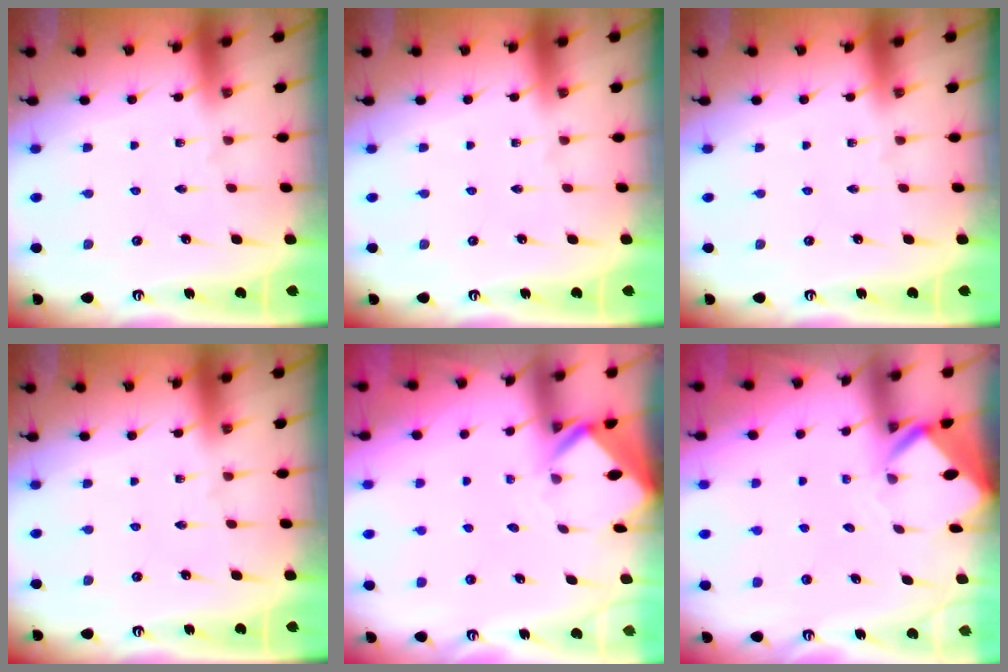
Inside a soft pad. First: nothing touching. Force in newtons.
{"total": 0.0}
{"total": 0.0}
{"total": 0.0}
{"total": 2.8, "press": 2.8, "slide": 0.2}
{"total": 3.1, "press": 3.1, "slide": 0.2}